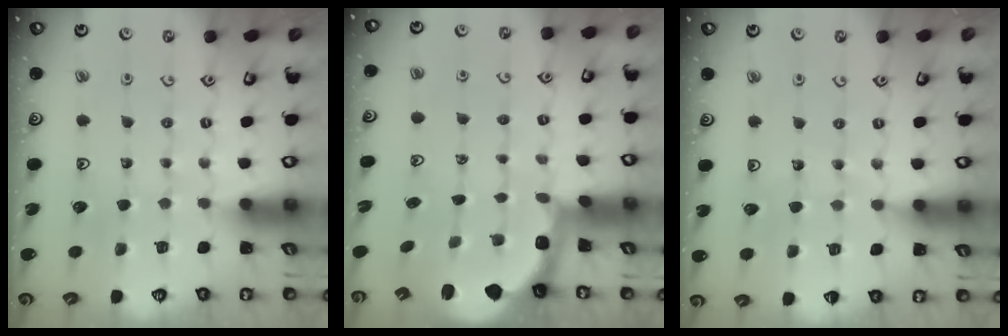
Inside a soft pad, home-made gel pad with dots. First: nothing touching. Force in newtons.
{"total": 2.4, "press": 1.1, "slide": 2.2}
{"total": 5.8, "press": 5.7, "slide": 0.8}